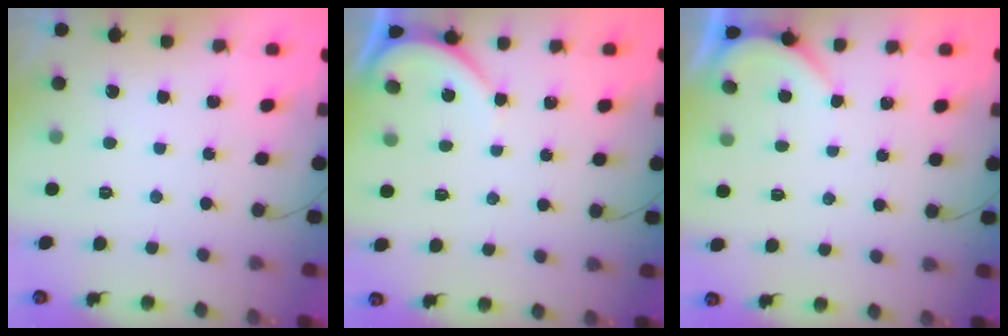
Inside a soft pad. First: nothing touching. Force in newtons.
{"total": 3.0, "press": 3.0, "slide": 0.5}
{"total": 1.9, "press": 1.9, "slide": 0.3}